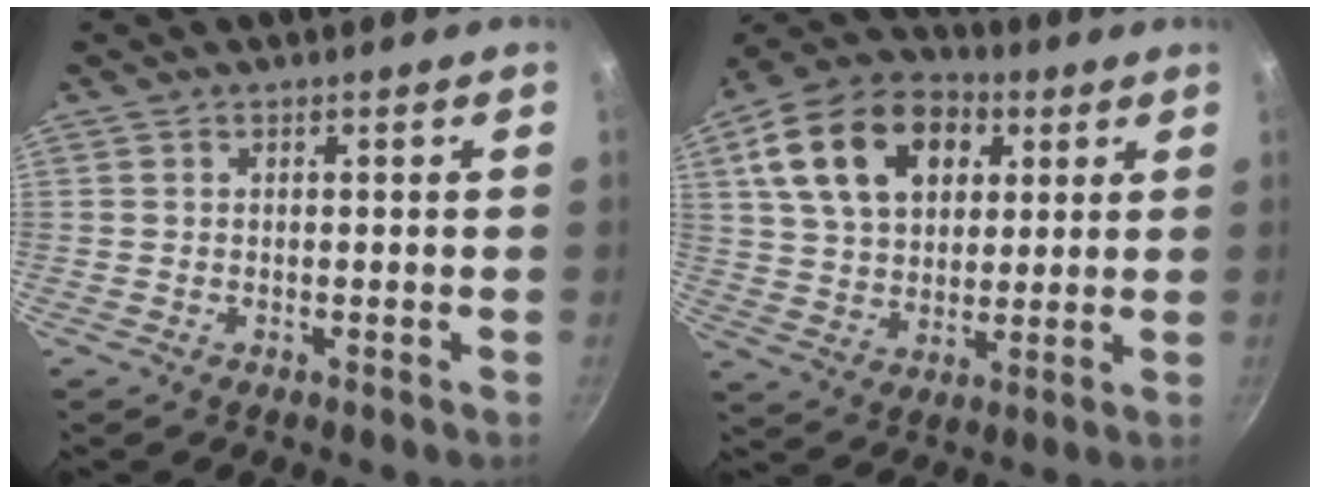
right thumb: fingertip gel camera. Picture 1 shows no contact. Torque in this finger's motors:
{"motor_torque": [-0.91, 2.03, 0.06, 0.51, 0.26]}